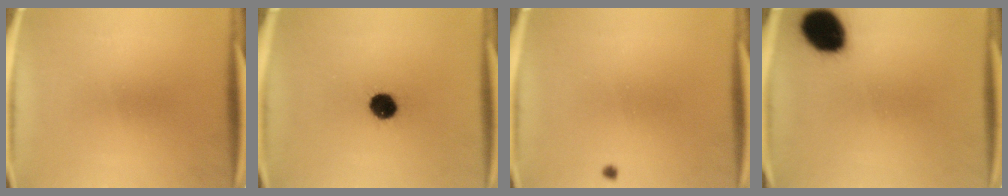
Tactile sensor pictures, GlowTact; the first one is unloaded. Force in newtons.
{"total": 7.3}
{"total": 0.5}
{"total": 12.6}